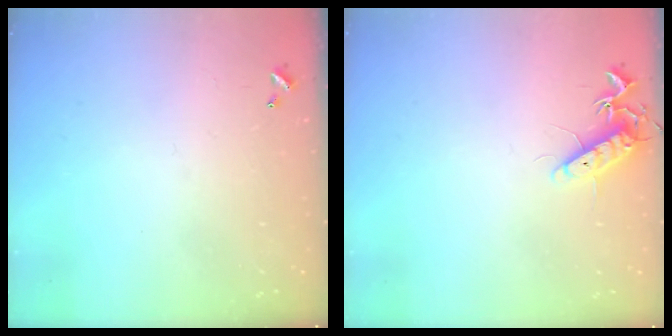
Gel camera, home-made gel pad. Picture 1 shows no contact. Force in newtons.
{"total": 10.1, "press": 10.1, "slide": 0.9}